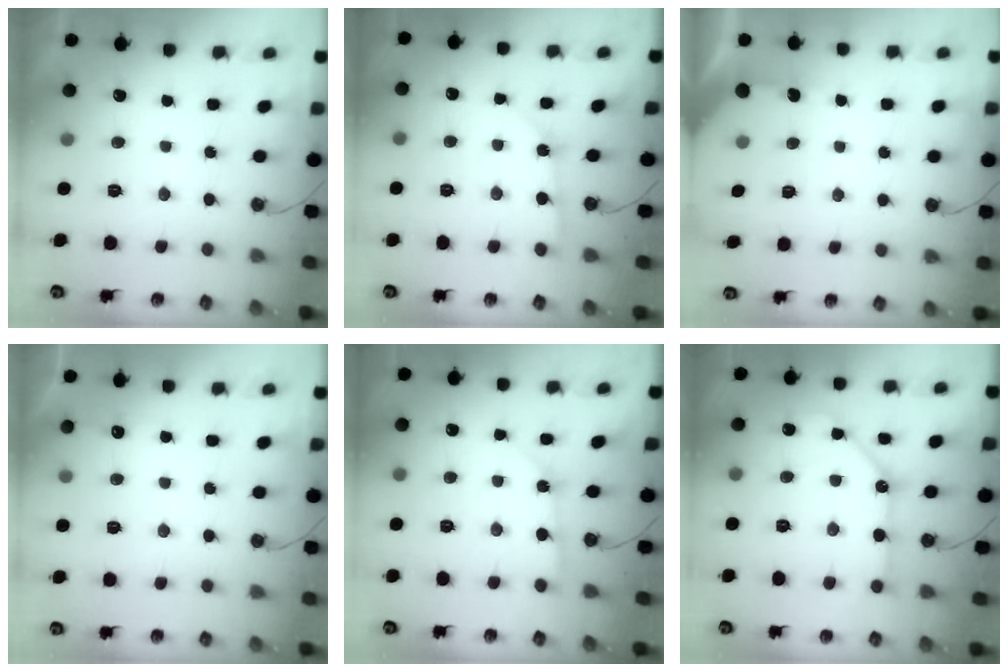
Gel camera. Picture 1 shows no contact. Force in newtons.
{"total": 2.9, "press": 2.9, "slide": 0.1}
{"total": 2.4, "press": 2.4, "slide": 0.3}
{"total": 3.0, "press": 3.0, "slide": 0.5}
{"total": 2.9, "press": 2.9, "slide": 0.1}
{"total": 11.1, "press": 11.1, "slide": 0.9}